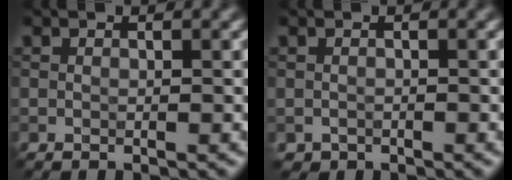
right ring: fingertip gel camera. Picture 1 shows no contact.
{"total": 0.7, "force": [-0.4, 0.5, -0.2], "torque": [0.010, -0.002, -0.009]}